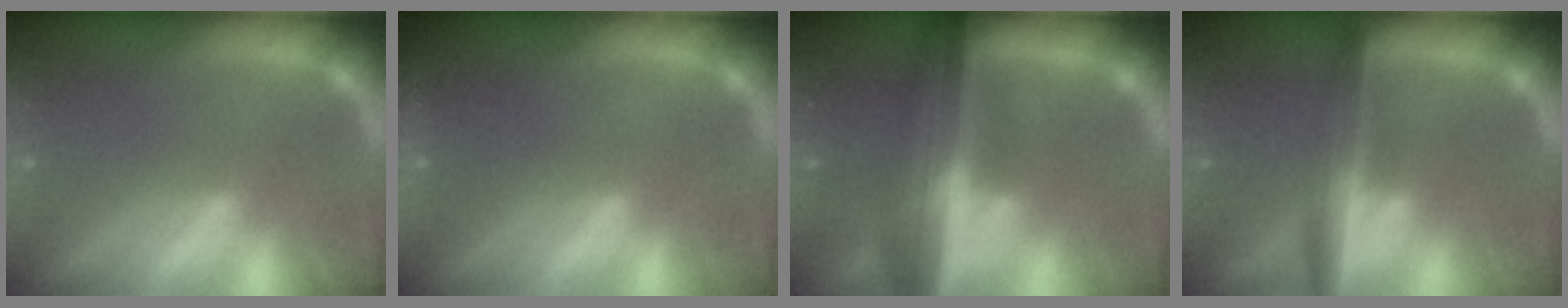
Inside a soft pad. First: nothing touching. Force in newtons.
{"total": 2.9}
{"total": 9.5}
{"total": 5.0}